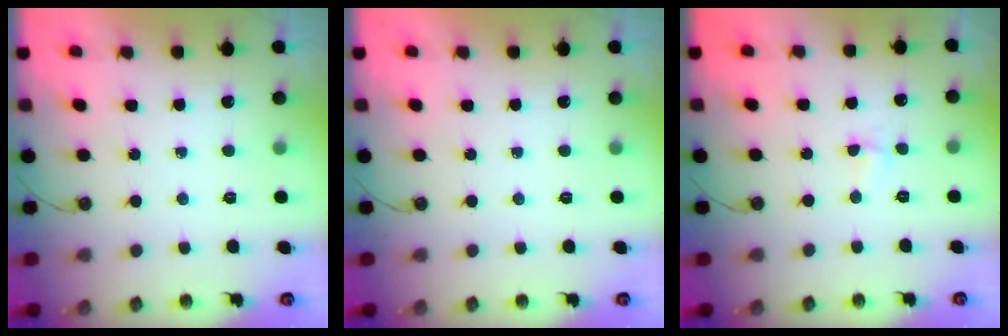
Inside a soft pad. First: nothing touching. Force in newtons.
{"total": 0.0}
{"total": 2.0, "press": 1.9, "slide": 0.5}